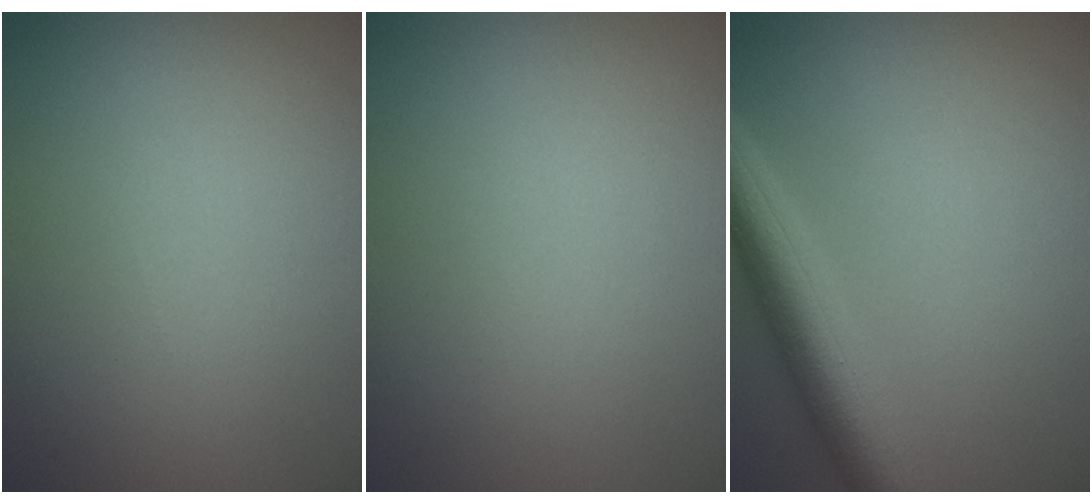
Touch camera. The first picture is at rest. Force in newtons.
{"total": 0.0}
{"total": 6.3, "press": 6.3, "slide": 0.3}